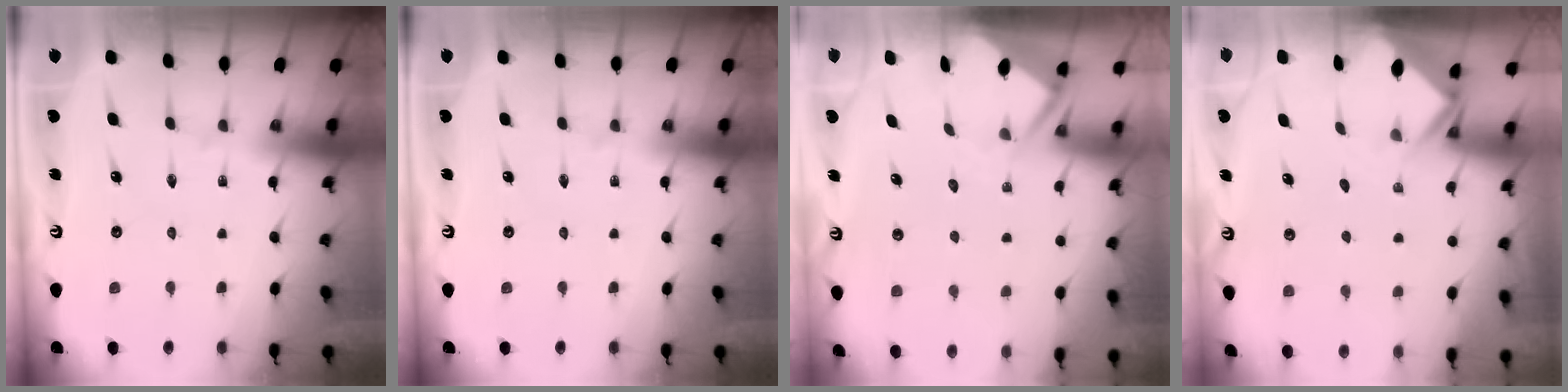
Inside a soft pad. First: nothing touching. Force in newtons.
{"total": 0.0}
{"total": 3.4, "press": 3.3, "slide": 0.3}
{"total": 2.6, "press": 2.6, "slide": 0.2}